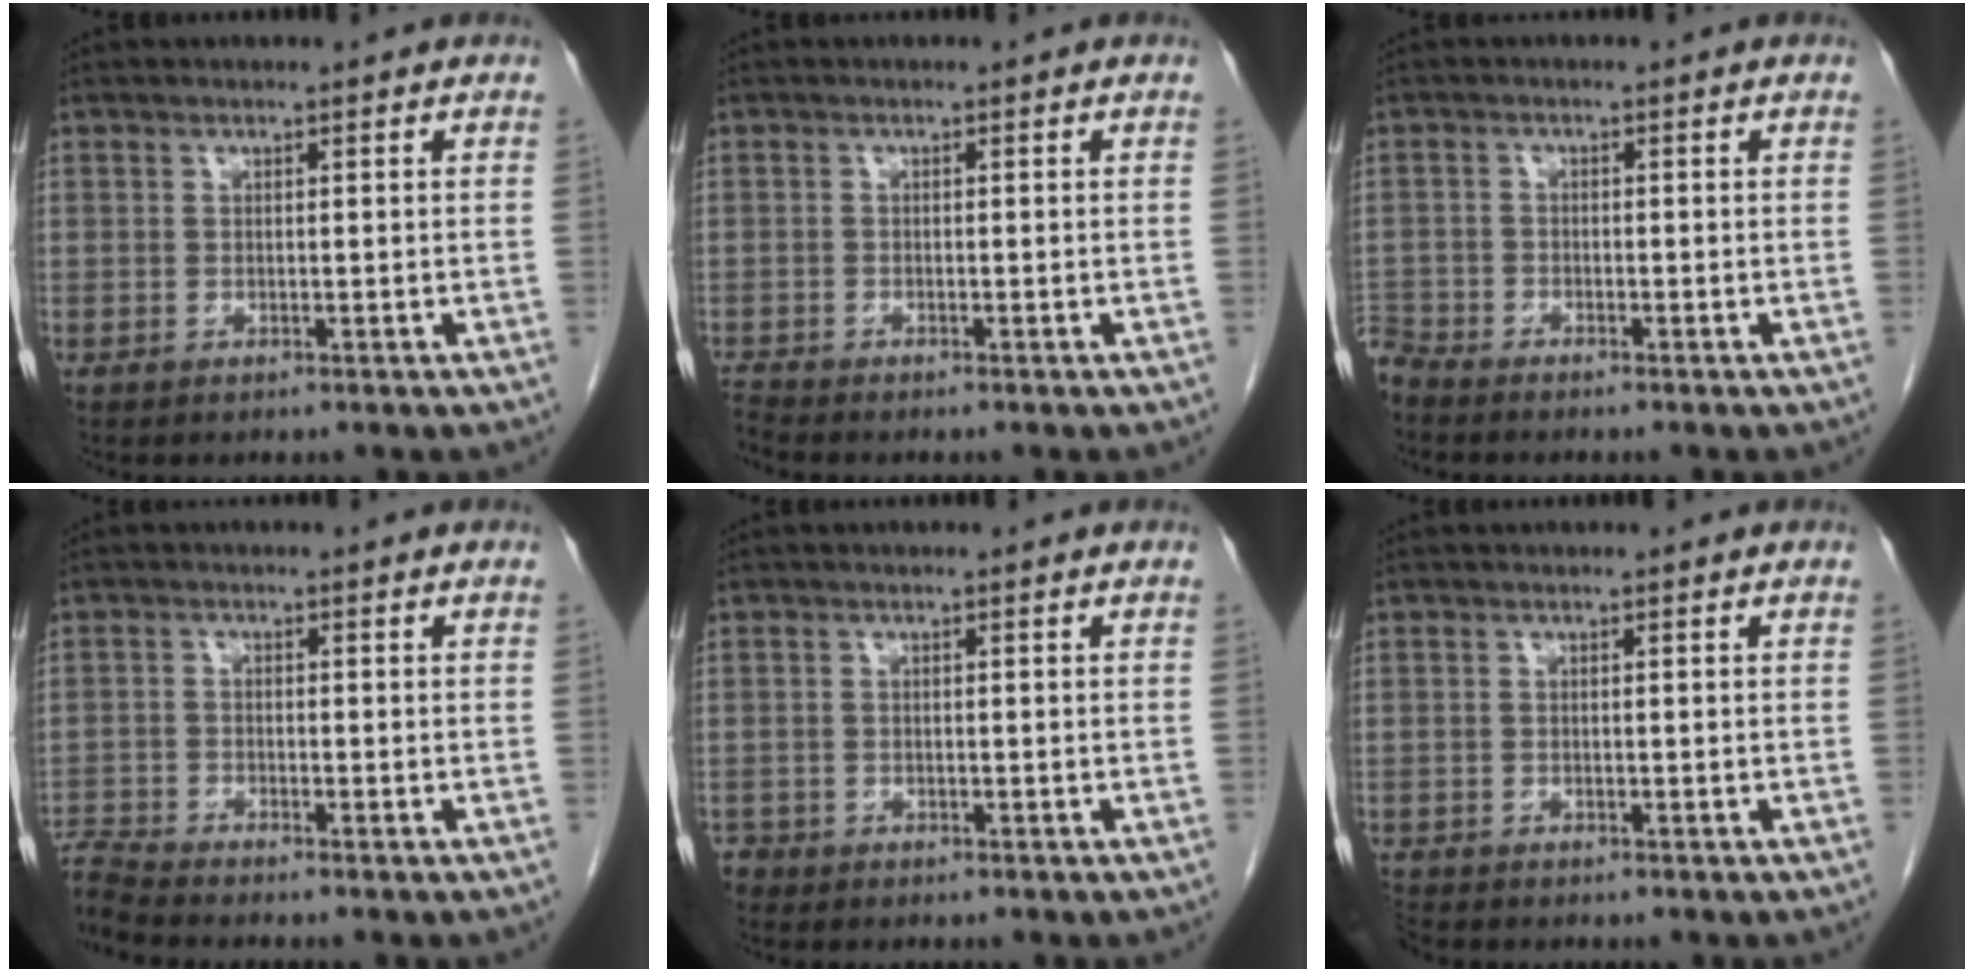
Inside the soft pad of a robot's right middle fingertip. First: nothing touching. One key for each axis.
{"total": 1.4, "fx": -1.3, "fy": -0.4, "fz": -0.1, "tx": -0.006, "ty": -0.010, "tz": -0.027}
{"total": 2.9, "fx": -2.9, "fy": 0.3, "fz": 0.1, "tx": -0.001, "ty": -0.011, "tz": -0.058}
{"total": 4.6, "fx": -4.4, "fy": -1.2, "fz": 0.3, "tx": -0.016, "ty": -0.009, "tz": -0.086}
{"total": 1.5, "fx": -1.3, "fy": 0.8, "fz": 0.0, "tx": -0.005, "ty": 0.000, "tz": -0.023}
{"total": 1.4, "fx": -1.4, "fy": 0.1, "fz": 0.0, "tx": -0.005, "ty": -0.007, "tz": -0.026}